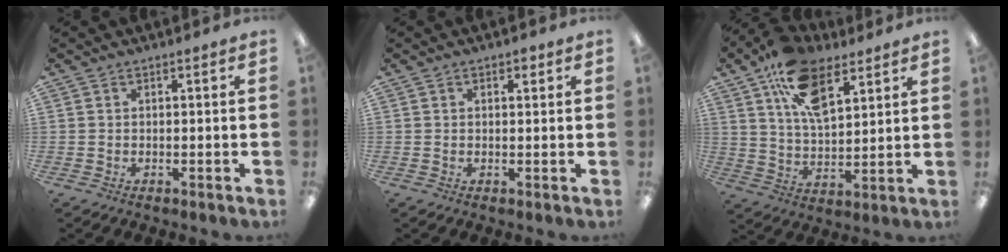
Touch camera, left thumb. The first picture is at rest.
{"total": 1.9, "force": [0.7, 1.1, 1.3], "torque": [-0.010, -0.002, 0.008]}
{"total": 15.4, "force": [8.5, 8.1, 9.9], "torque": [-0.172, -0.021, 0.156]}